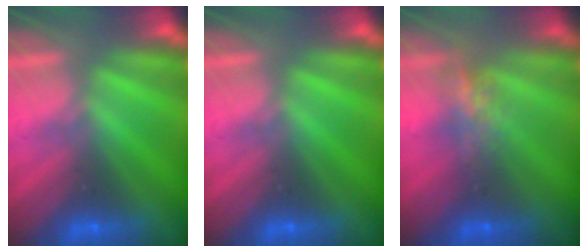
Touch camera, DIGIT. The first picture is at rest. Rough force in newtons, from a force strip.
{"total": 0.0}
{"total": 4.9}